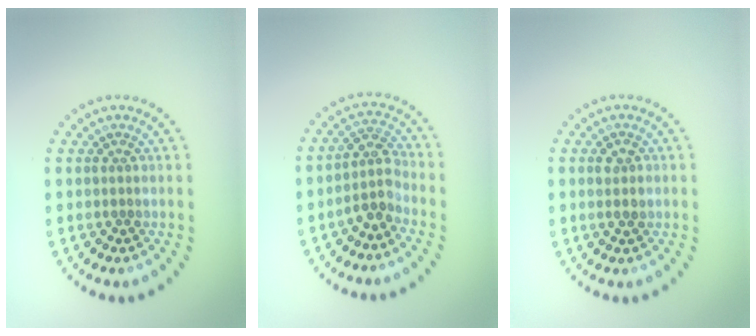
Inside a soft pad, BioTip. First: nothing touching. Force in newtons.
{"total": 2.7, "press": 2.1, "slide": 1.6}
{"total": 1.4, "press": 1.4, "slide": 0.2}